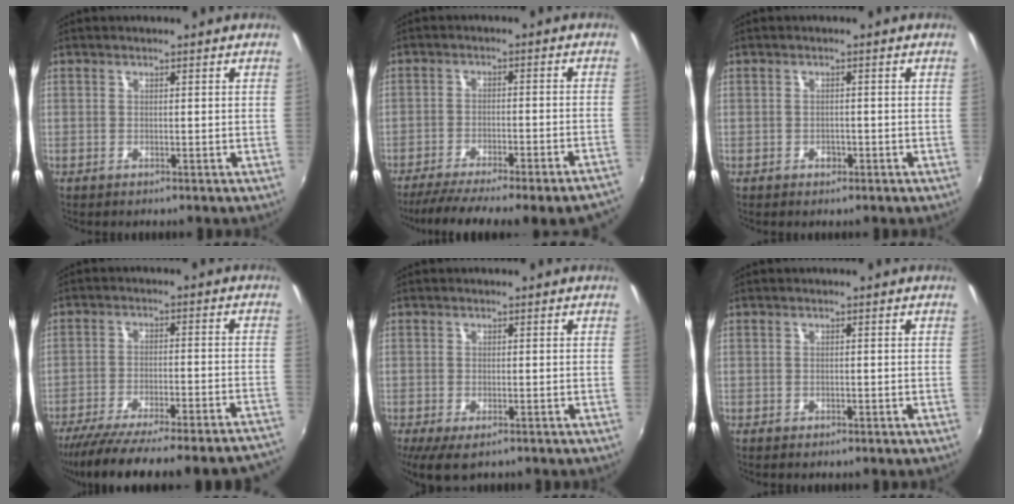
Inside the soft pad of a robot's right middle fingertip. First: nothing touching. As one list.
[{"total": 16.8, "force": [-14.7, 0.1, 8.2], "torque": [-0.137, -0.034, -0.208]}, {"total": 1.4, "force": [-0.8, 1.1, 0.5], "torque": [-0.009, -0.001, -0.011]}, {"total": 23.4, "force": [-21.0, 1.2, 10.3], "torque": [-0.163, -0.044, -0.296]}, {"total": 5.7, "force": [-3.4, 2.4, 3.9], "torque": [-0.079, -0.029, -0.053]}, {"total": 1.0, "force": [-0.7, 0.6, 0.3], "torque": [-0.007, -0.003, -0.011]}]